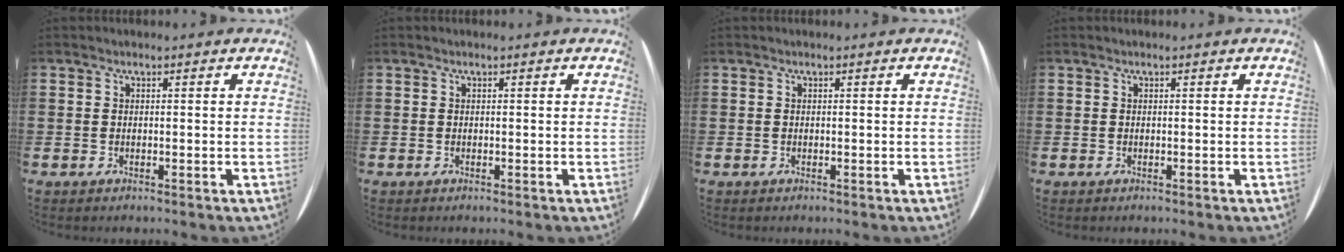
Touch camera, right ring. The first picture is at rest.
{"total": 0.0}
{"total": 0.0}
{"total": 0.0}